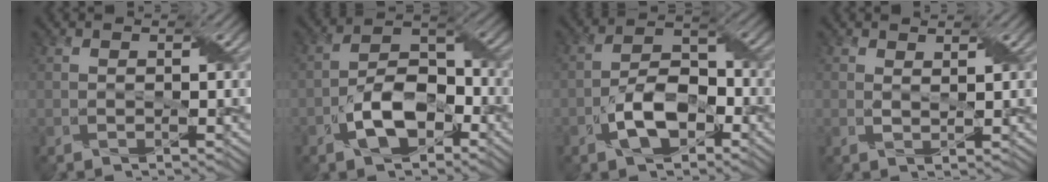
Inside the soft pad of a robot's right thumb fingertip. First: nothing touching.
{"total": 7.9, "force": [-3.8, 4.4, 5.4], "torque": [-0.095, 0.007, -0.075]}
{"total": 7.1, "force": [-3.4, 3.9, 4.9], "torque": [-0.084, 0.007, -0.066]}
{"total": 1.0, "force": [1.0, 0.0, -0.3], "torque": [-0.001, -0.006, 0.018]}